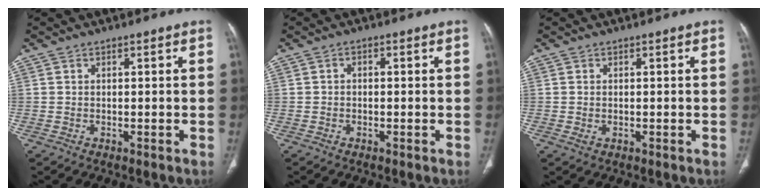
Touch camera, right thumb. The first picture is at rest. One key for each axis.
{"total": 0.9, "fx": -0.2, "fy": 0.7, "fz": 0.5, "tx": -0.004, "ty": 0.003, "tz": -0.007}
{"total": 0.9, "fx": -0.2, "fy": 0.6, "fz": 0.7, "tx": -0.020, "ty": 0.003, "tz": 0.001}